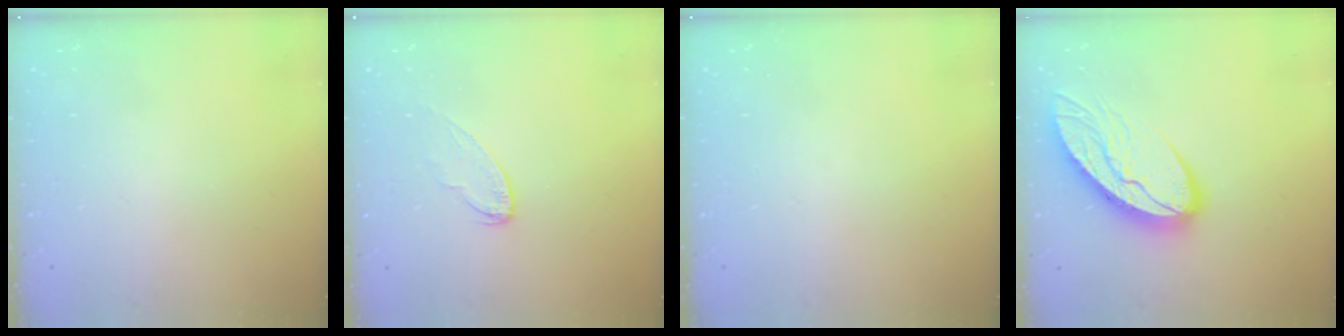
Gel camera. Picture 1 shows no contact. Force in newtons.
{"total": 4.9, "press": 4.9, "slide": 0.4}
{"total": 0.0}
{"total": 13.5, "press": 13.5, "slide": 1.1}